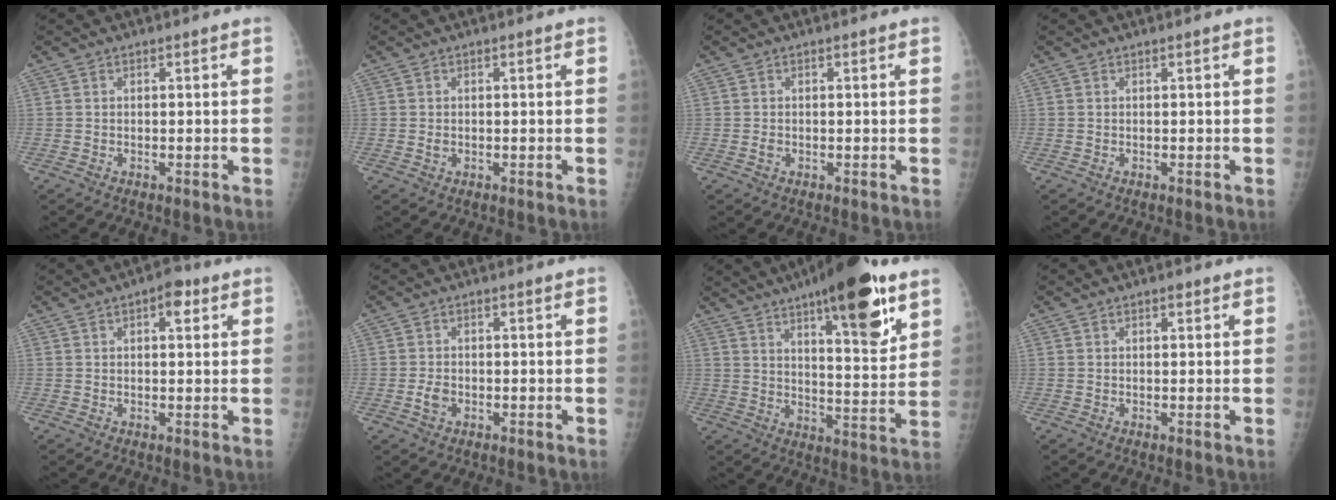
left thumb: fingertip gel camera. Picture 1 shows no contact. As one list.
[{"total": 1.1, "force": [-0.2, 0.9, 0.6], "torque": [-0.009, 0.000, -0.002]}, {"total": 0.9, "force": [-0.2, 0.7, 0.5], "torque": [-0.007, 0.000, -0.004]}, {"total": 0.0}, {"total": 4.2, "force": [1.8, 2.1, 3.2], "torque": [-0.029, 0.000, 0.019]}, {"total": 2.6, "force": [-0.8, 1.9, 1.6], "torque": [-0.025, 0.004, -0.014]}, {"total": 19.7, "force": [11.3, 5.5, 15.1], "torque": [-0.194, -0.057, 0.167]}, {"total": 1.1, "force": [0.6, 0.6, 0.7], "torque": [-0.006, 0.000, 0.006]}]